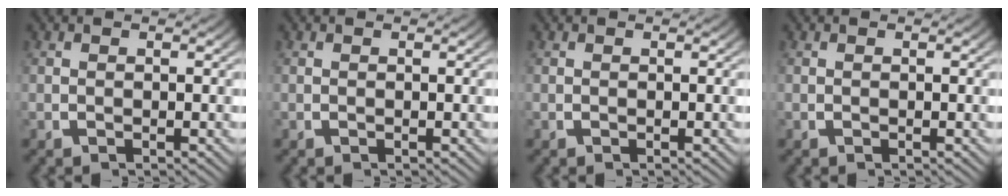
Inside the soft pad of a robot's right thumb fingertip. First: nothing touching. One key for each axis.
{"total": 0.0}
{"total": 0.0}
{"total": 0.0}